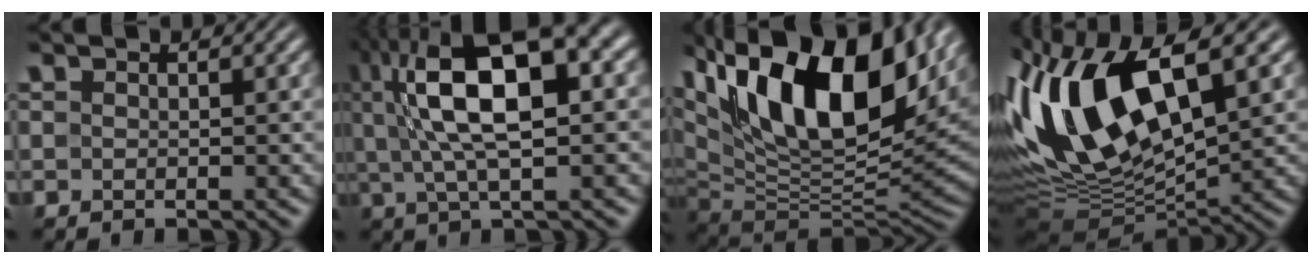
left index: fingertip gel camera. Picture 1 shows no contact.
{"total": 12.2, "force": [3.0, 4.7, 10.9], "torque": [-0.194, 0.013, 0.049]}
{"total": 16.8, "force": [7.8, 7.4, 13.0], "torque": [-0.223, 0.023, 0.127]}
{"total": 15.2, "force": [3.0, 7.0, 13.1], "torque": [-0.261, 0.013, 0.051]}